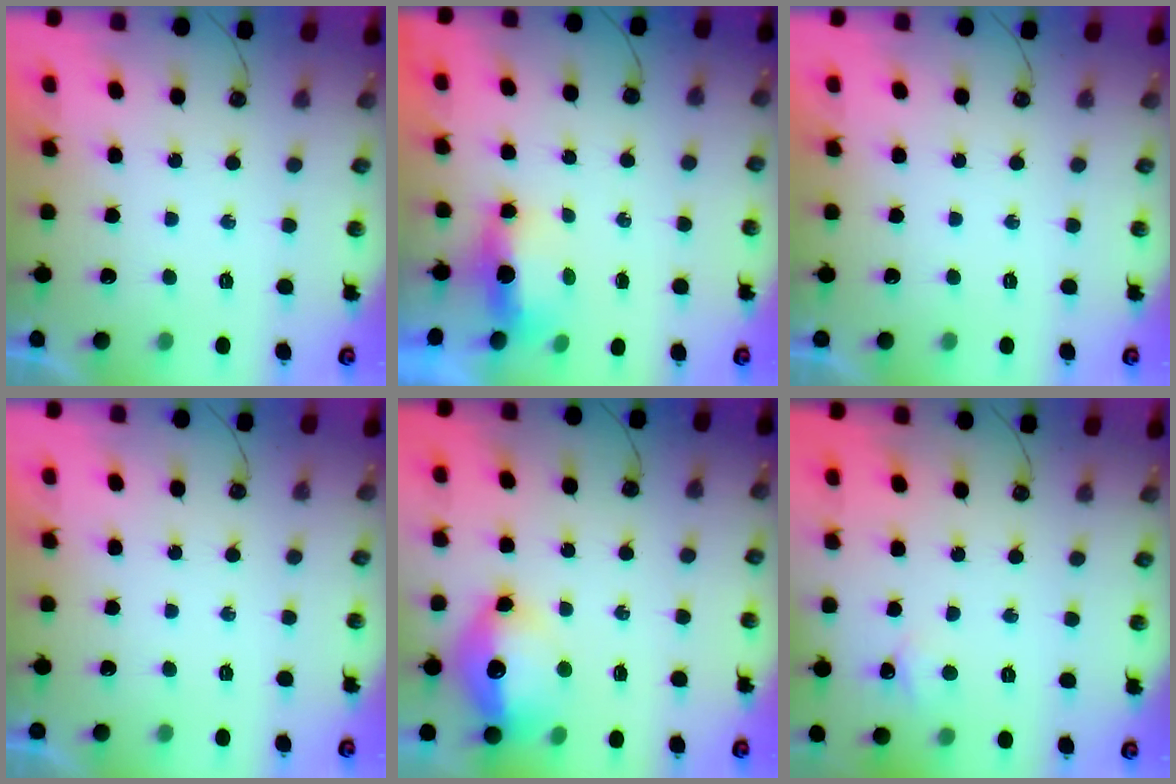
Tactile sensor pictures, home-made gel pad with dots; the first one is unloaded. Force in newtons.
{"total": 5.2, "press": 5.0, "slide": 1.4}
{"total": 0.0}
{"total": 0.0}
{"total": 13.4, "press": 13.3, "slide": 1.5}
{"total": 2.8, "press": 2.8, "slide": 0.3}